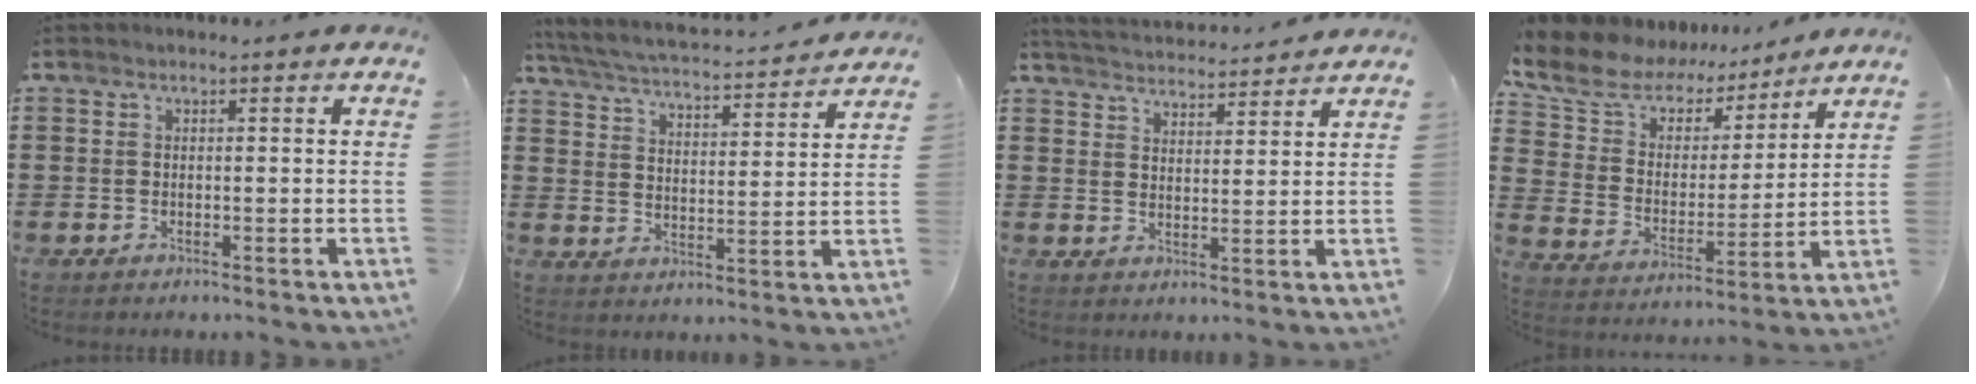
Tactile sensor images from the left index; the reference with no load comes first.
{"total": 4.5, "force": [4.2, 0.0, 1.4], "torque": [-0.049, -0.031, 0.066]}
{"total": 3.8, "force": [3.8, 0.0, 0.1], "torque": [-0.017, -0.022, 0.066]}
{"total": 8.6, "force": [7.3, 4.1, 1.7], "torque": [-0.081, -0.047, 0.129]}